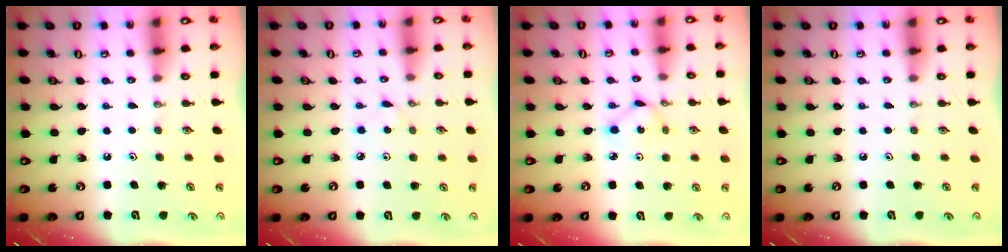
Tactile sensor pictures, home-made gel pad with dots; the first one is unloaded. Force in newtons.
{"total": 2.9, "press": 2.9, "slide": 0.1}
{"total": 2.0, "press": 2.0, "slide": 0.1}
{"total": 0.0}